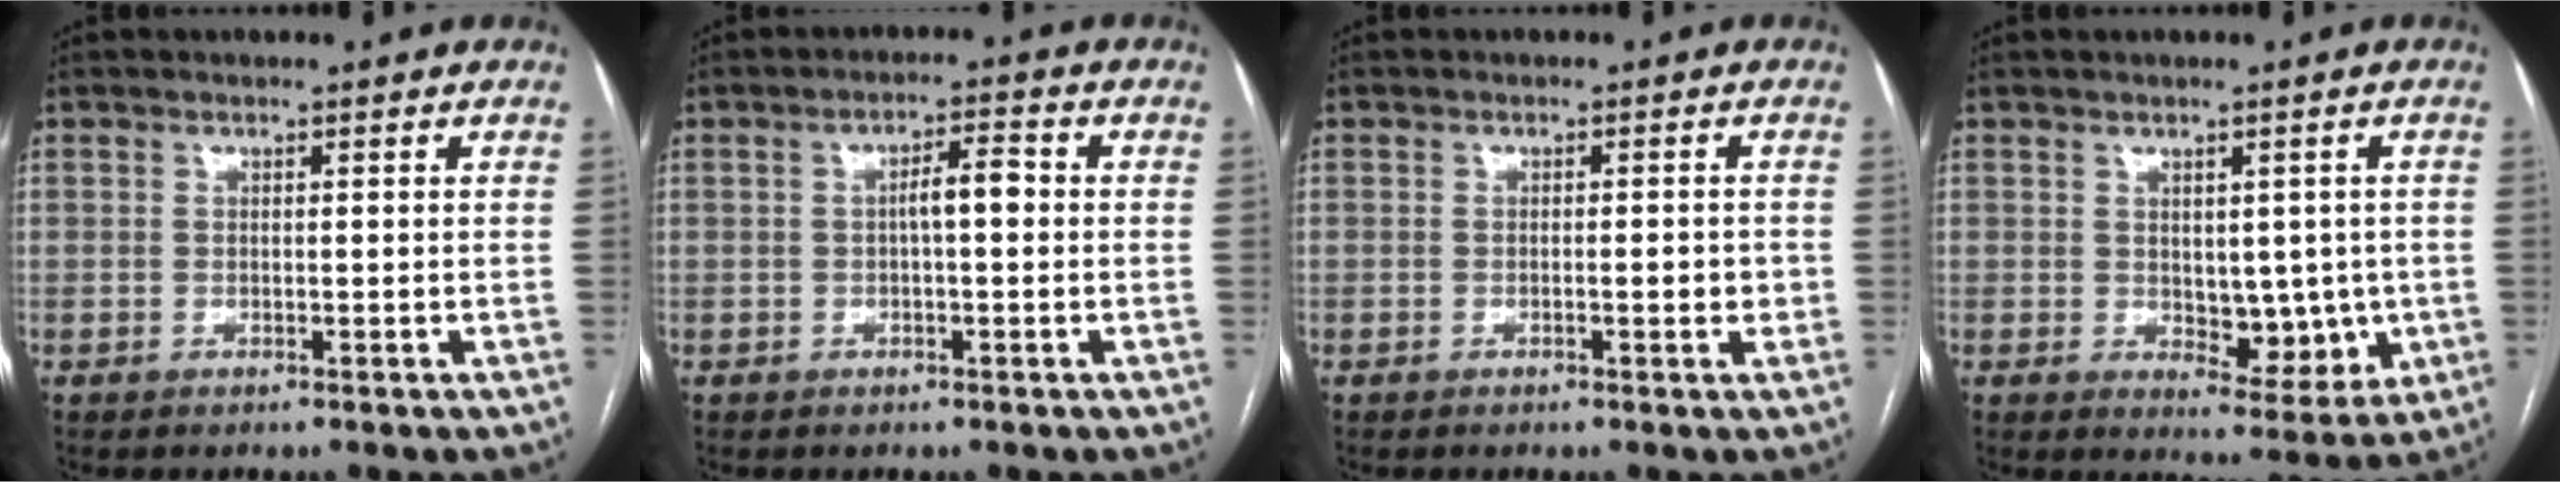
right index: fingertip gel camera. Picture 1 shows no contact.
{"total": 3.8, "force": [0.0, 0.9, 3.7], "torque": [-0.061, 0.013, 0.000]}
{"total": 2.1, "force": [-0.4, 0.6, 2.0], "torque": [-0.031, 0.001, -0.006]}
{"total": 7.0, "force": [-0.2, 4.1, 5.6], "torque": [-0.061, -0.002, 0.013]}